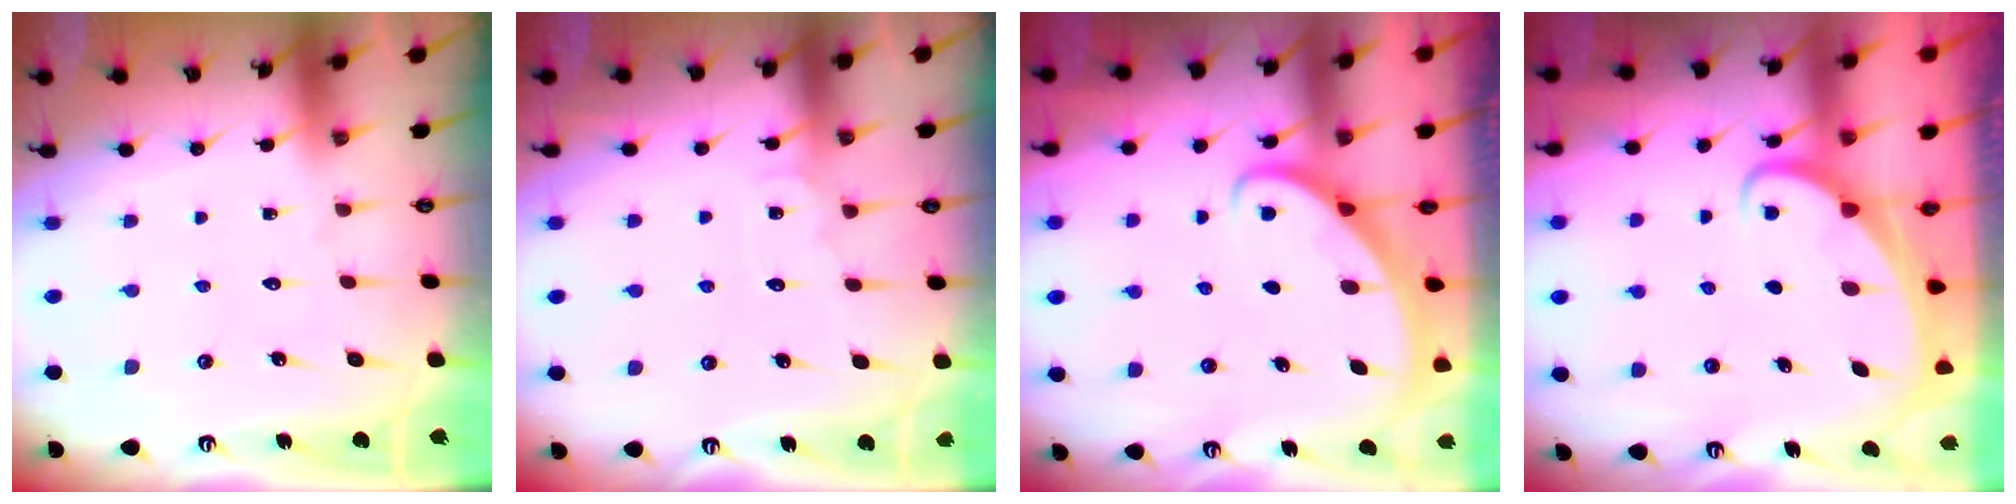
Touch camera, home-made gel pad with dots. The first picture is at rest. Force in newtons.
{"total": 5.2, "press": 5.2, "slide": 0.4}
{"total": 2.7, "press": 2.7, "slide": 0.2}
{"total": 1.9, "press": 1.9, "slide": 0.2}